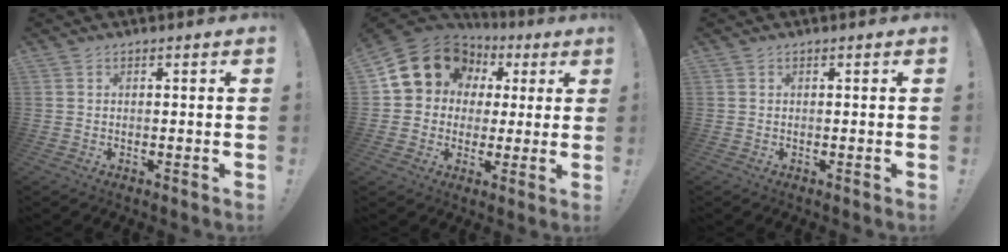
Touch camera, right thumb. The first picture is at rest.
{"total": 14.7, "force": [5.6, 12.2, 6.0], "torque": [-0.086, -0.022, 0.119]}
{"total": 0.0}